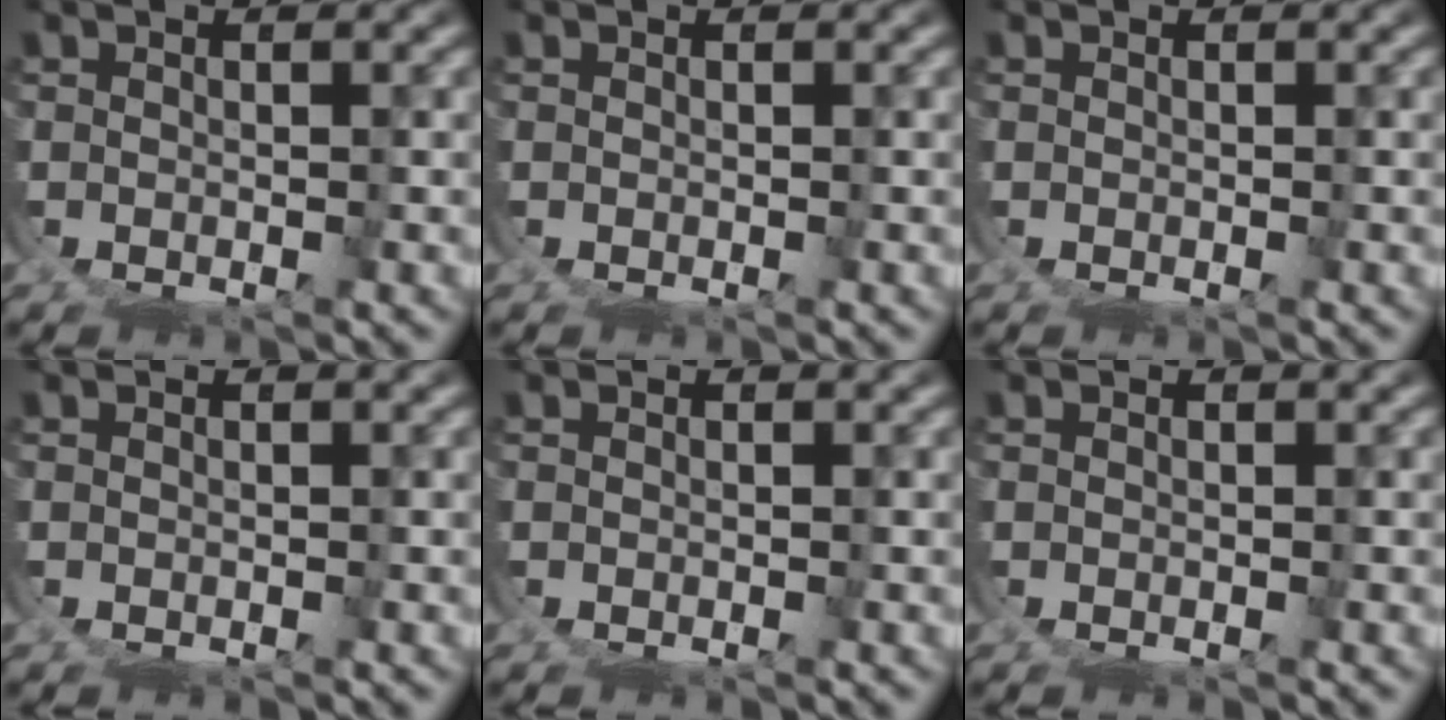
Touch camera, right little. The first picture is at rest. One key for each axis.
{"total": 0.0}
{"total": 0.0}
{"total": 0.0}
{"total": 0.0}
{"total": 0.0}